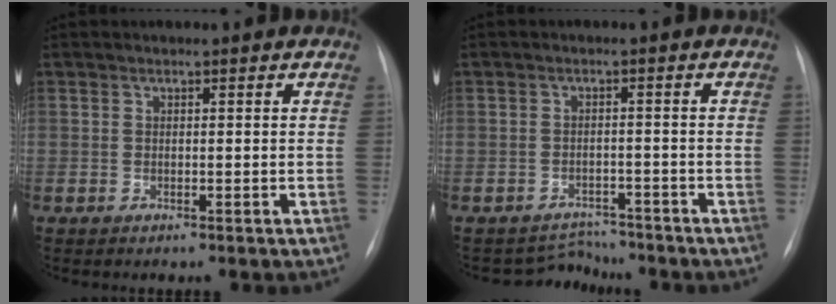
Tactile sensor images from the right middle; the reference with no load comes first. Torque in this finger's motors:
{"motor_torque": [-0.16, -0.17, -0.02, -0.02]}